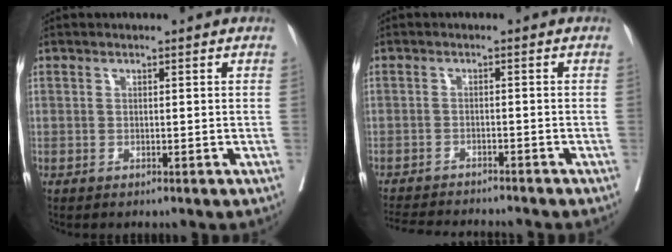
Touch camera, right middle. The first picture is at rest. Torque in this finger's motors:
{"motor_torque": [0.97, -1.17, 0.09, 0.04]}